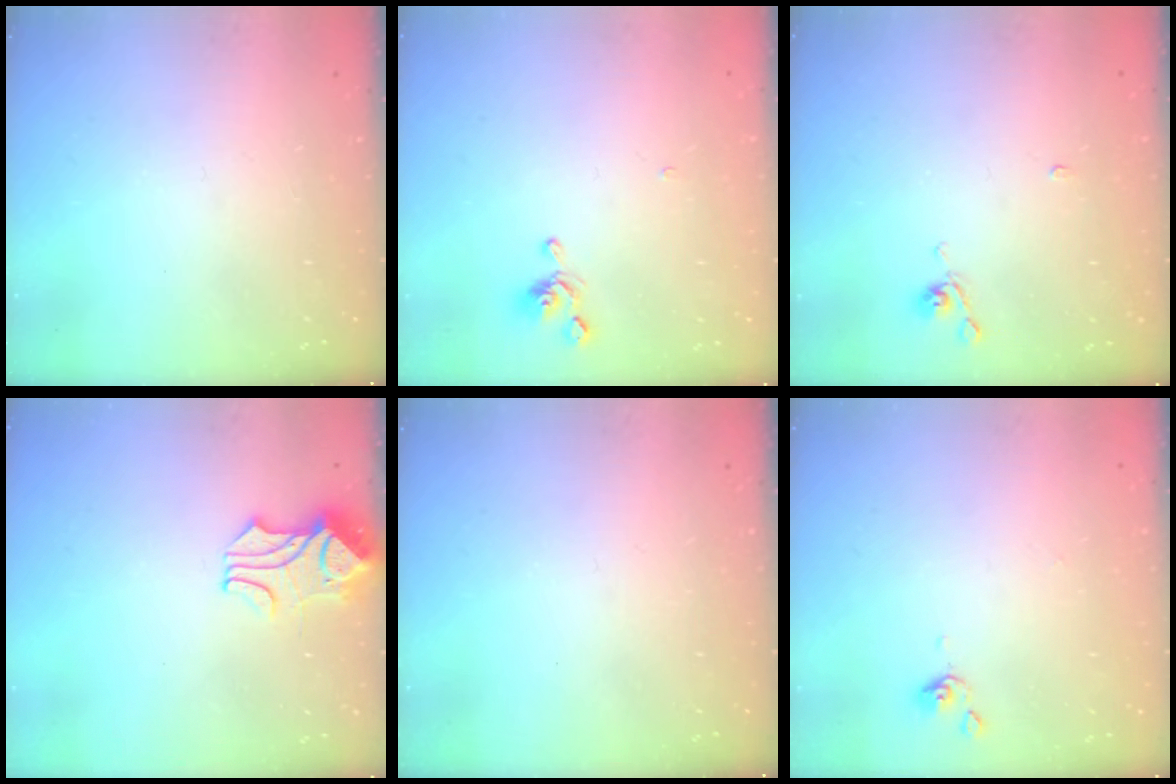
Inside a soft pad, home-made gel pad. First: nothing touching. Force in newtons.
{"total": 1.4, "press": 1.3, "slide": 0.6}
{"total": 3.9, "press": 3.9, "slide": 0.3}
{"total": 1.8, "press": 1.4, "slide": 1.2}
{"total": 0.0}
{"total": 0.0}